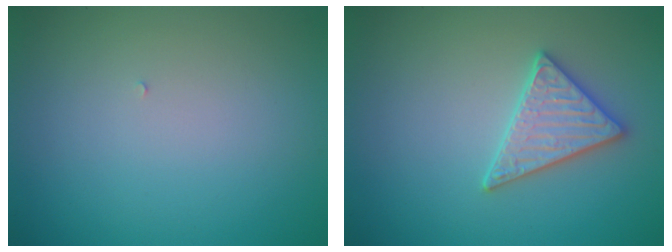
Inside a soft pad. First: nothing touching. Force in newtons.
{"total": 3.1, "press": 3.0, "slide": 0.4}